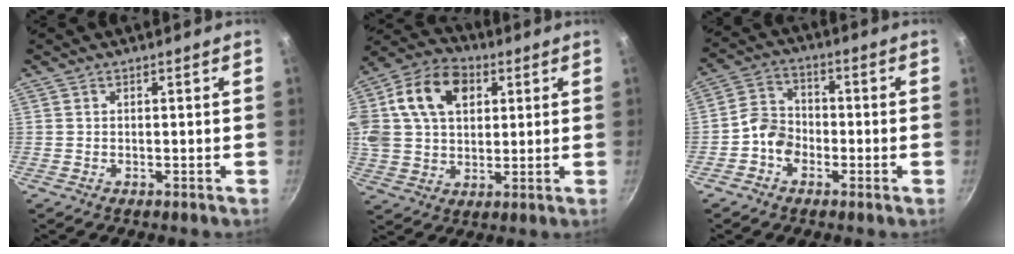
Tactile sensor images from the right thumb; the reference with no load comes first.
{"total": 22.3, "force": [6.8, 15.8, 14.1], "torque": [-0.285, 0.027, 0.111]}
{"total": 6.1, "force": [-2.3, 4.8, 3.0], "torque": [-0.031, 0.027, -0.056]}